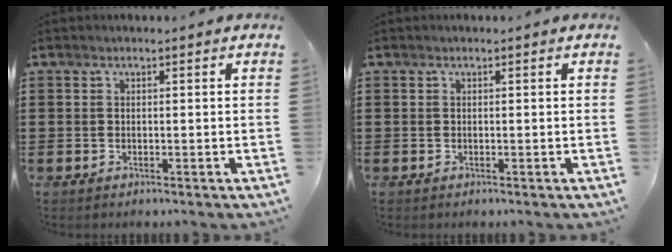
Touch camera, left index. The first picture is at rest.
{"total": 0.0}